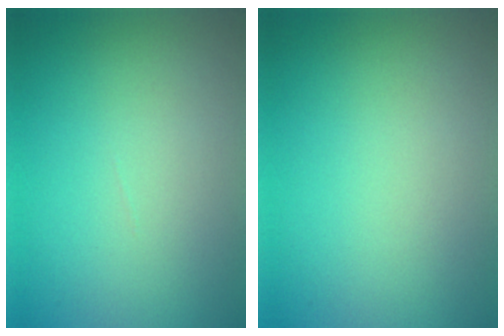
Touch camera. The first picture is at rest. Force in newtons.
{"total": 0.0}